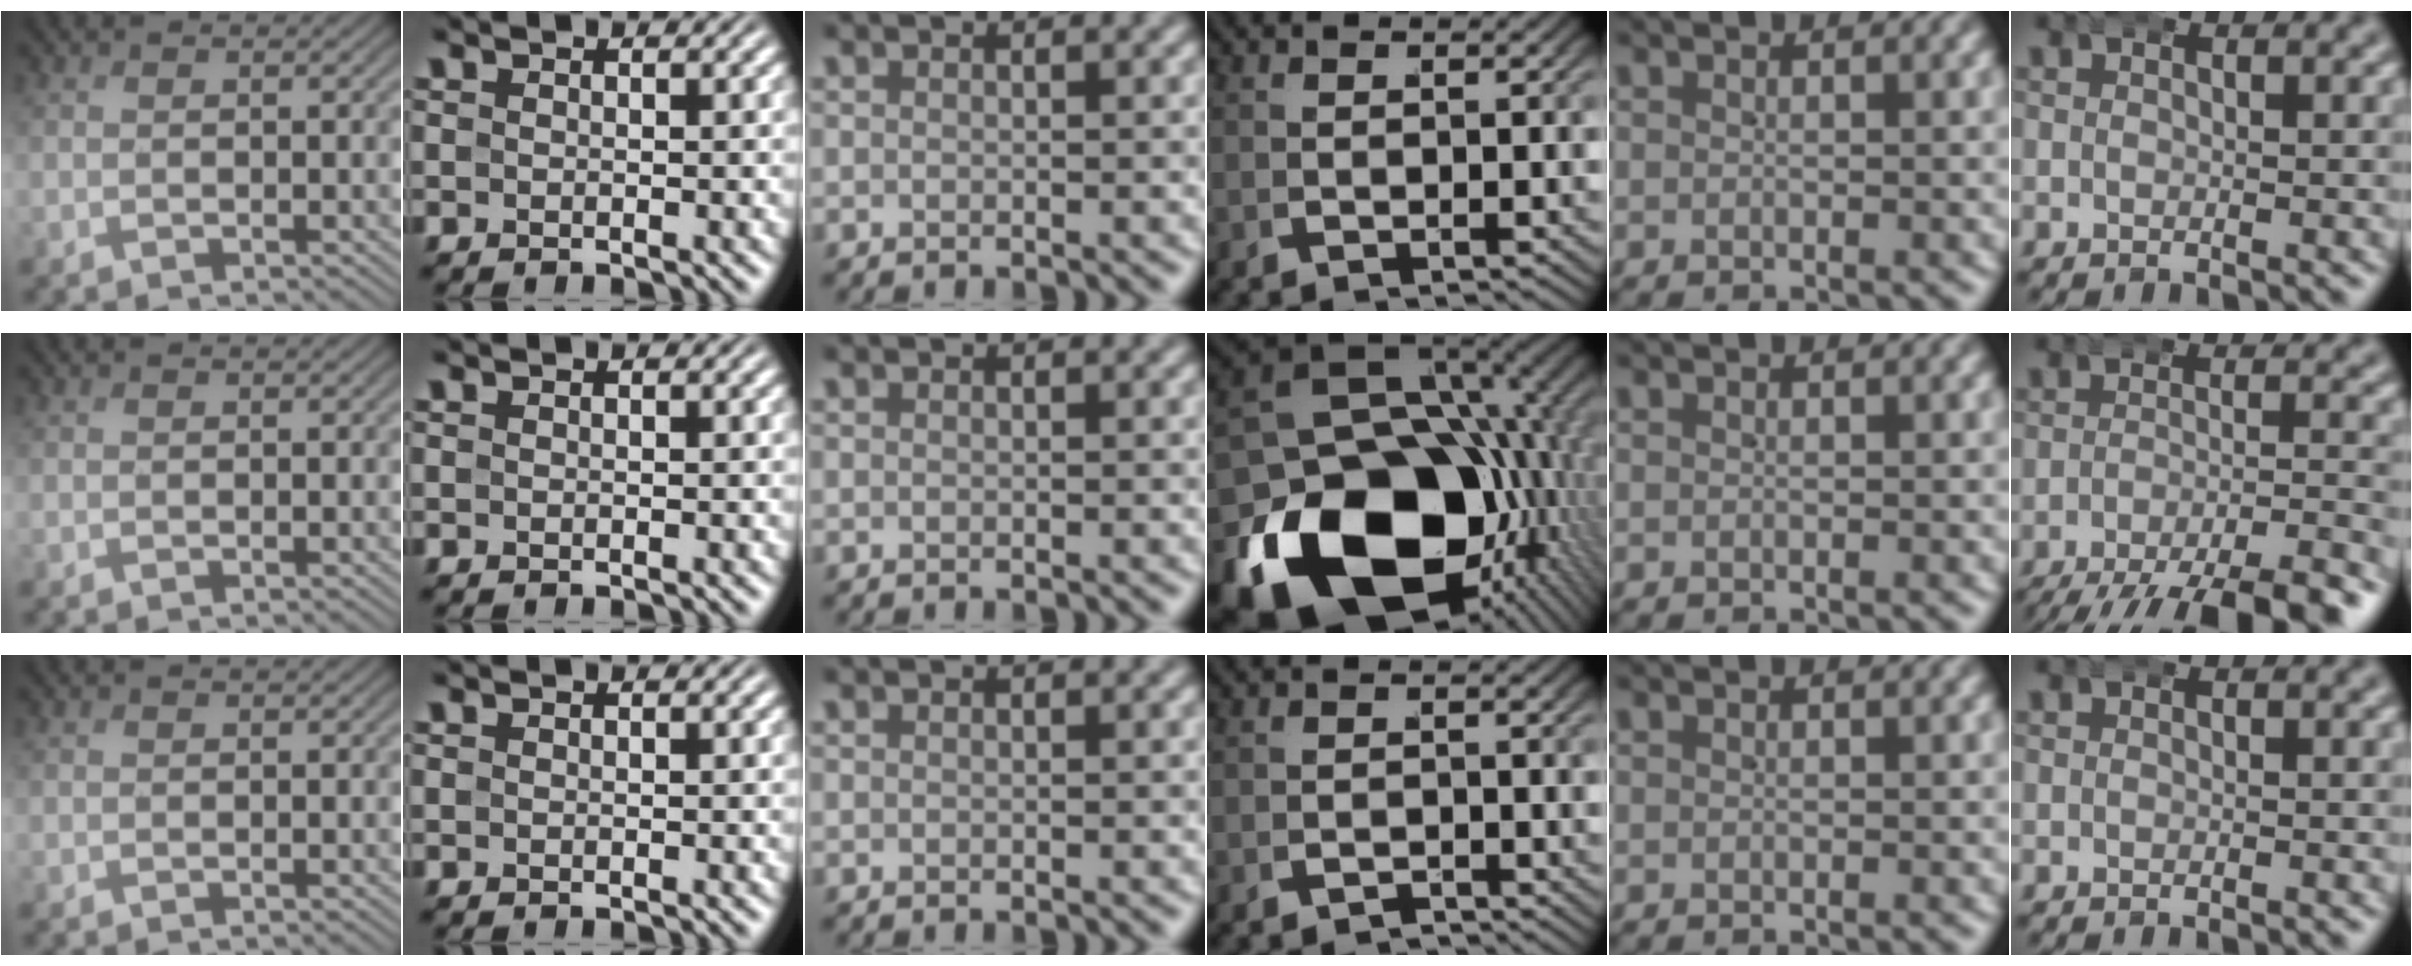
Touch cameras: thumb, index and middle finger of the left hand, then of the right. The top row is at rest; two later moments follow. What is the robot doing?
{"motion": "wrap", "object": "aluminum foil"}